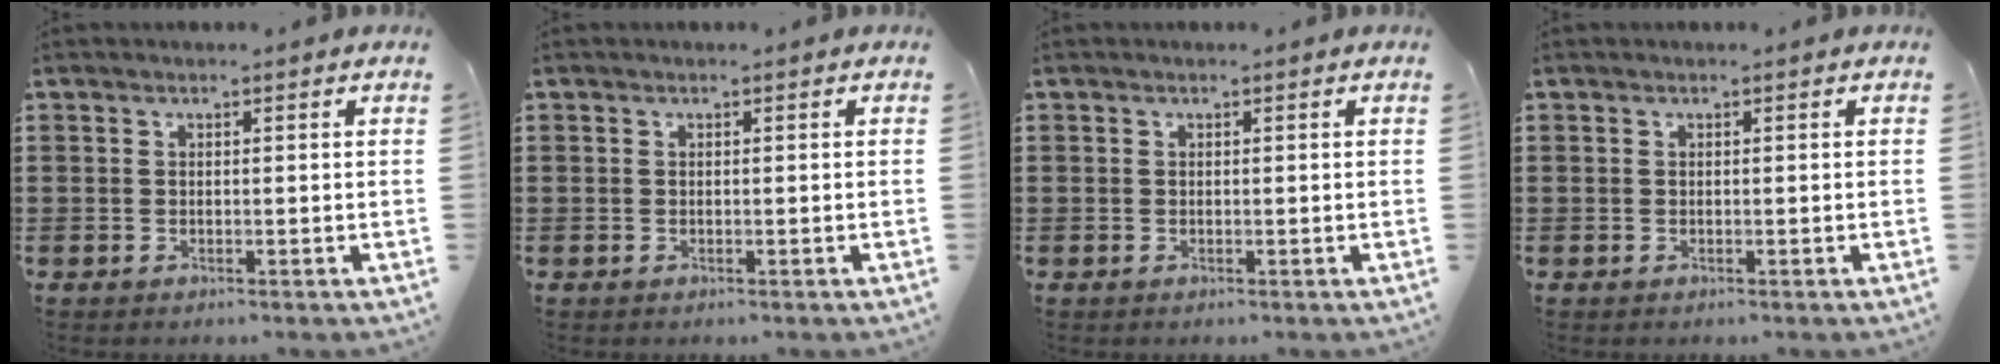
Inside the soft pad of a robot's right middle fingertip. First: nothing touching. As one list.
[{"total": 0.0}, {"total": 0.0}, {"total": 0.0}]